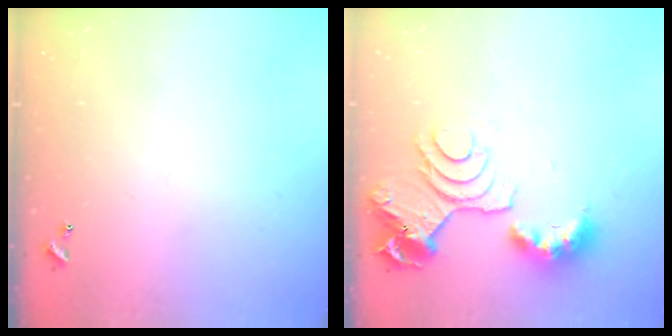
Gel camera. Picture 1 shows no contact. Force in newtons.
{"total": 12.0, "press": 11.9, "slide": 1.3}